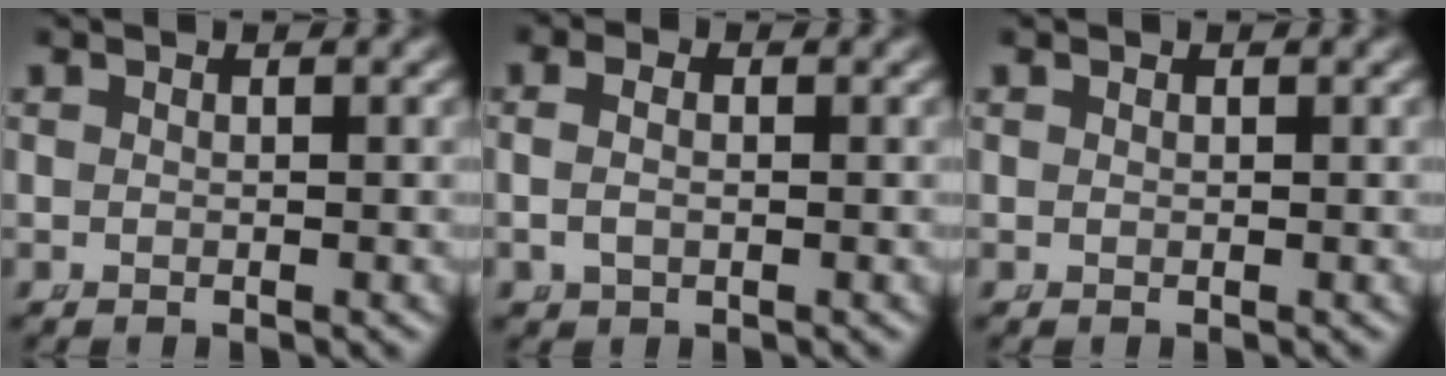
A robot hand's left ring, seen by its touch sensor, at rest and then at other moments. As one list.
[{"total": 2.0, "force": [-0.1, 1.4, 1.4], "torque": [-0.040, -0.006, 0.004]}, {"total": 0.0}]